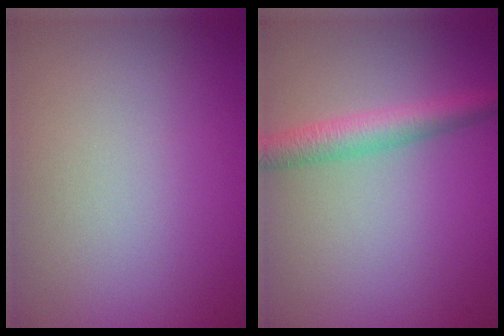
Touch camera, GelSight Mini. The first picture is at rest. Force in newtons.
{"total": 3.3, "press": 3.3, "slide": 0.0}